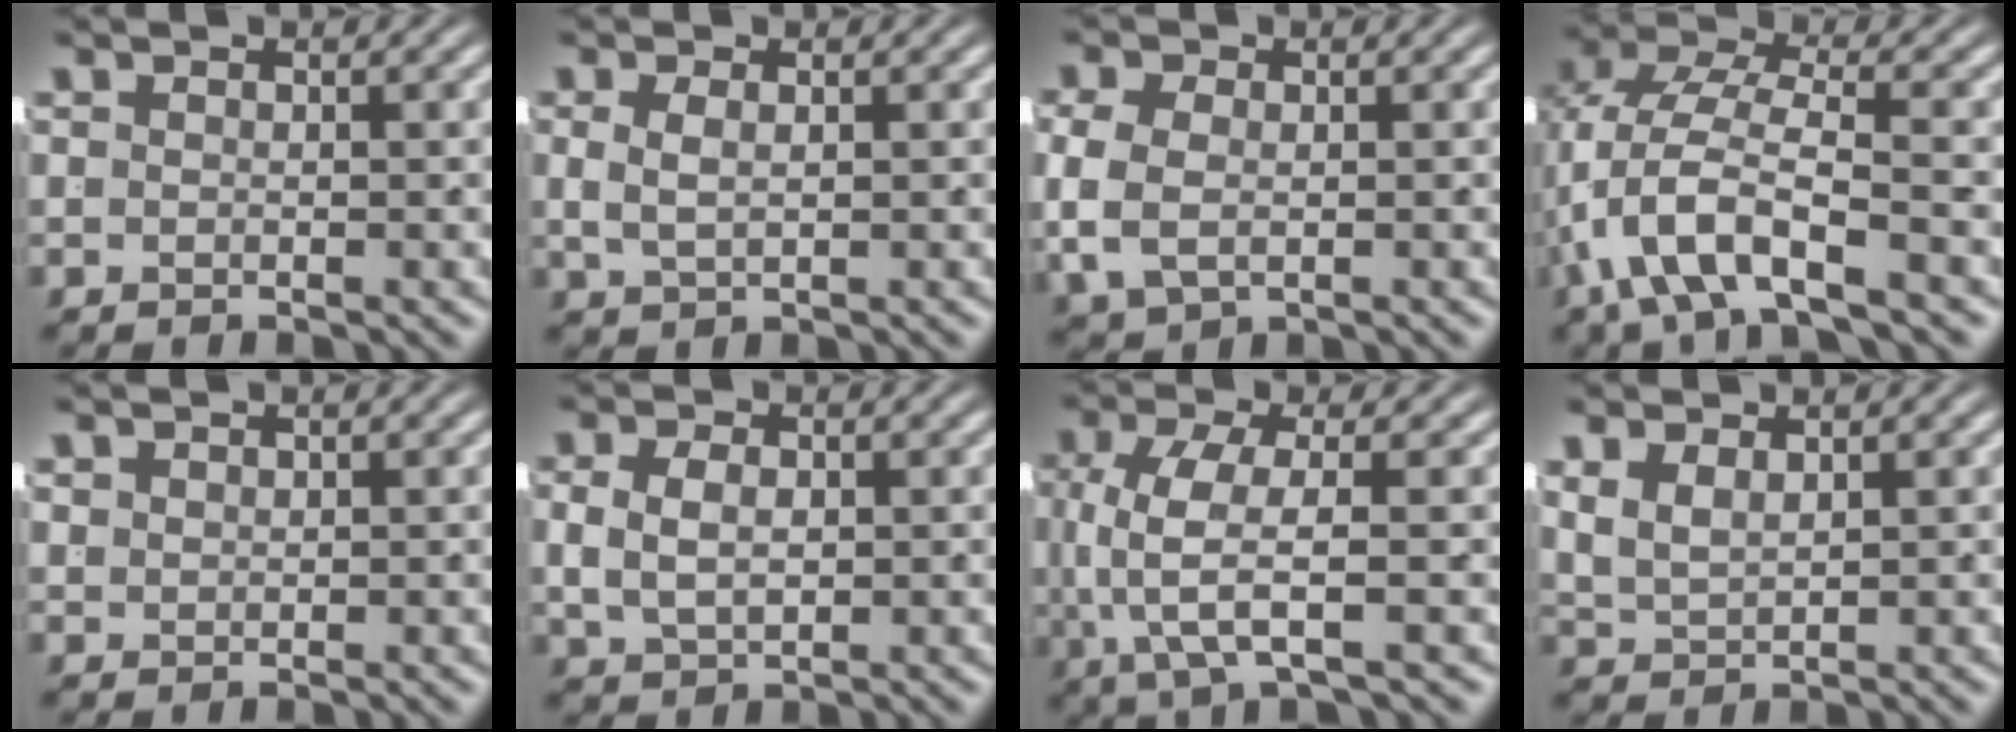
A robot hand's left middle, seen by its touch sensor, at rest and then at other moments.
{"total": 1.5, "force": [0.4, 0.3, 1.4], "torque": [-0.023, -0.006, 0.018]}
{"total": 3.2, "force": [-0.1, 2.3, 2.2], "torque": [-0.063, -0.018, 0.016]}
{"total": 5.5, "force": [-0.4, 2.8, 4.7], "torque": [-0.113, -0.007, -0.006]}
{"total": 0.8, "force": [0.7, -0.1, 0.3], "torque": [-0.001, -0.003, 0.022]}
{"total": 3.1, "force": [0.3, 2.0, 2.3], "torque": [-0.037, -0.004, 0.015]}
{"total": 5.8, "force": [-0.4, 2.7, 5.1], "torque": [-0.120, -0.019, 0.003]}
{"total": 2.9, "force": [1.1, 2.1, 1.7], "torque": [-0.049, -0.010, 0.030]}